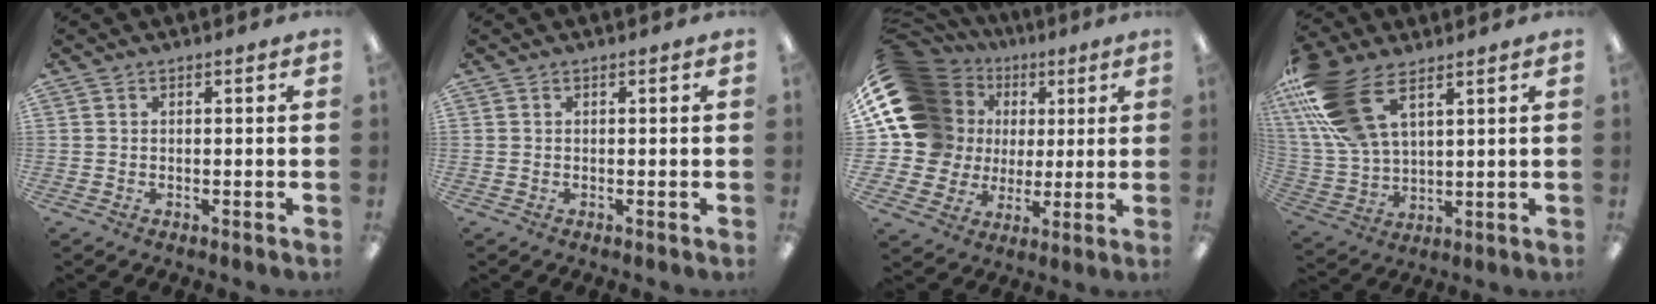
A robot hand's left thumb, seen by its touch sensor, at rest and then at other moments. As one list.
[{"total": 0.0}, {"total": 19.4, "force": [5.6, 16.8, 8.1], "torque": [-0.170, -0.029, 0.134]}, {"total": 19.1, "force": [9.7, 9.9, 13.1], "torque": [-0.301, -0.030, 0.175]}]